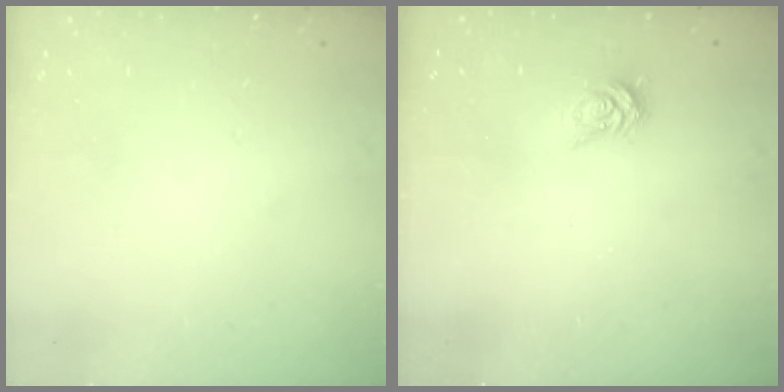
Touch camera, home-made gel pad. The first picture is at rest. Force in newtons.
{"total": 3.9, "press": 3.8, "slide": 0.5}